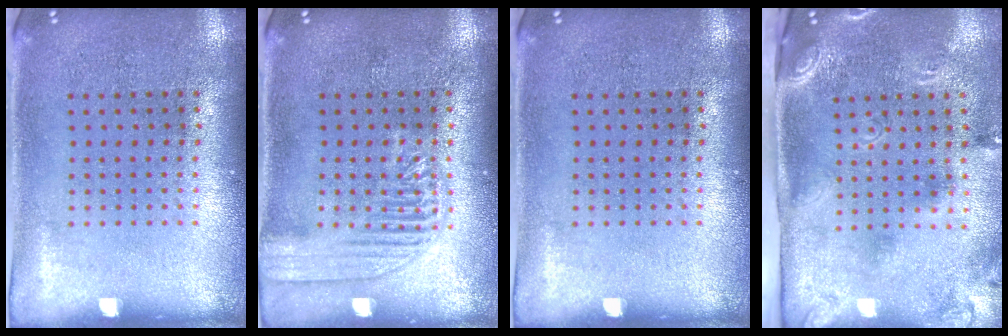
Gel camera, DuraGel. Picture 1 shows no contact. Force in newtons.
{"total": 2.4, "press": 2.4, "slide": 0.3}
{"total": 0.0}
{"total": 2.8, "press": 1.9, "slide": 2.0}